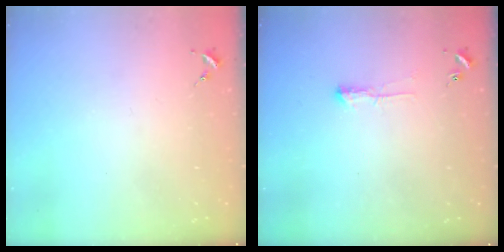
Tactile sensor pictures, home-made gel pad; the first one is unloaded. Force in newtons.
{"total": 3.9, "press": 3.9, "slide": 0.5}